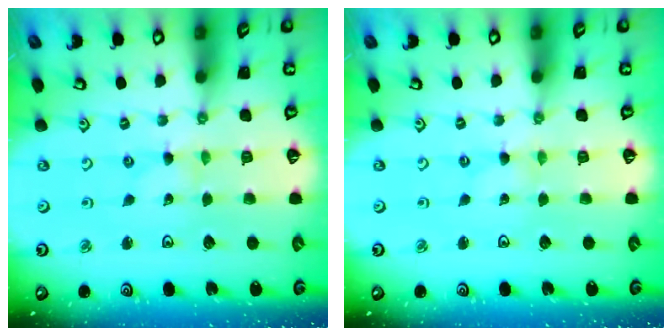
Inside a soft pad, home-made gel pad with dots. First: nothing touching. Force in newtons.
{"total": 0.0}